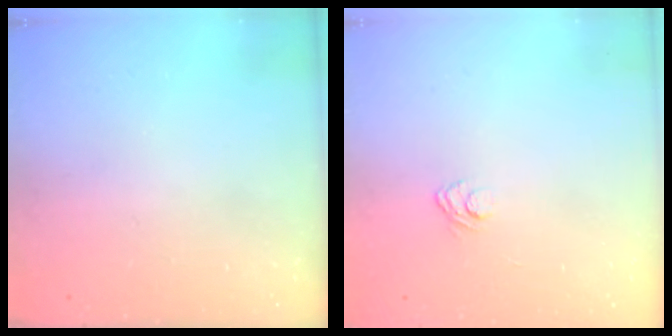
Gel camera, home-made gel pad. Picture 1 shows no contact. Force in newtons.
{"total": 4.0, "press": 3.8, "slide": 1.4}